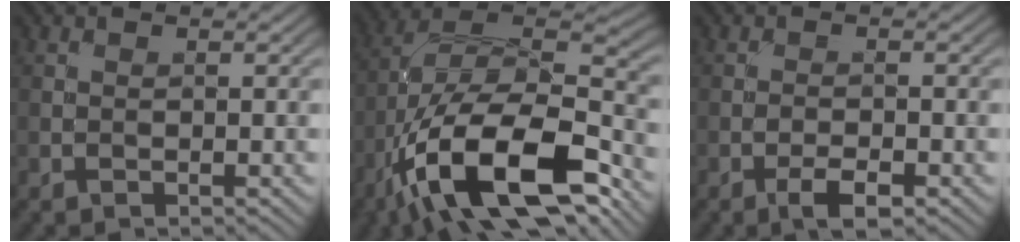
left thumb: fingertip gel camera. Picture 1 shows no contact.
{"total": 18.5, "force": [-9.4, 8.2, 13.6], "torque": [-0.256, -0.011, -0.171]}
{"total": 2.9, "force": [-1.7, 0.9, 2.2], "torque": [-0.039, 0.001, -0.034]}